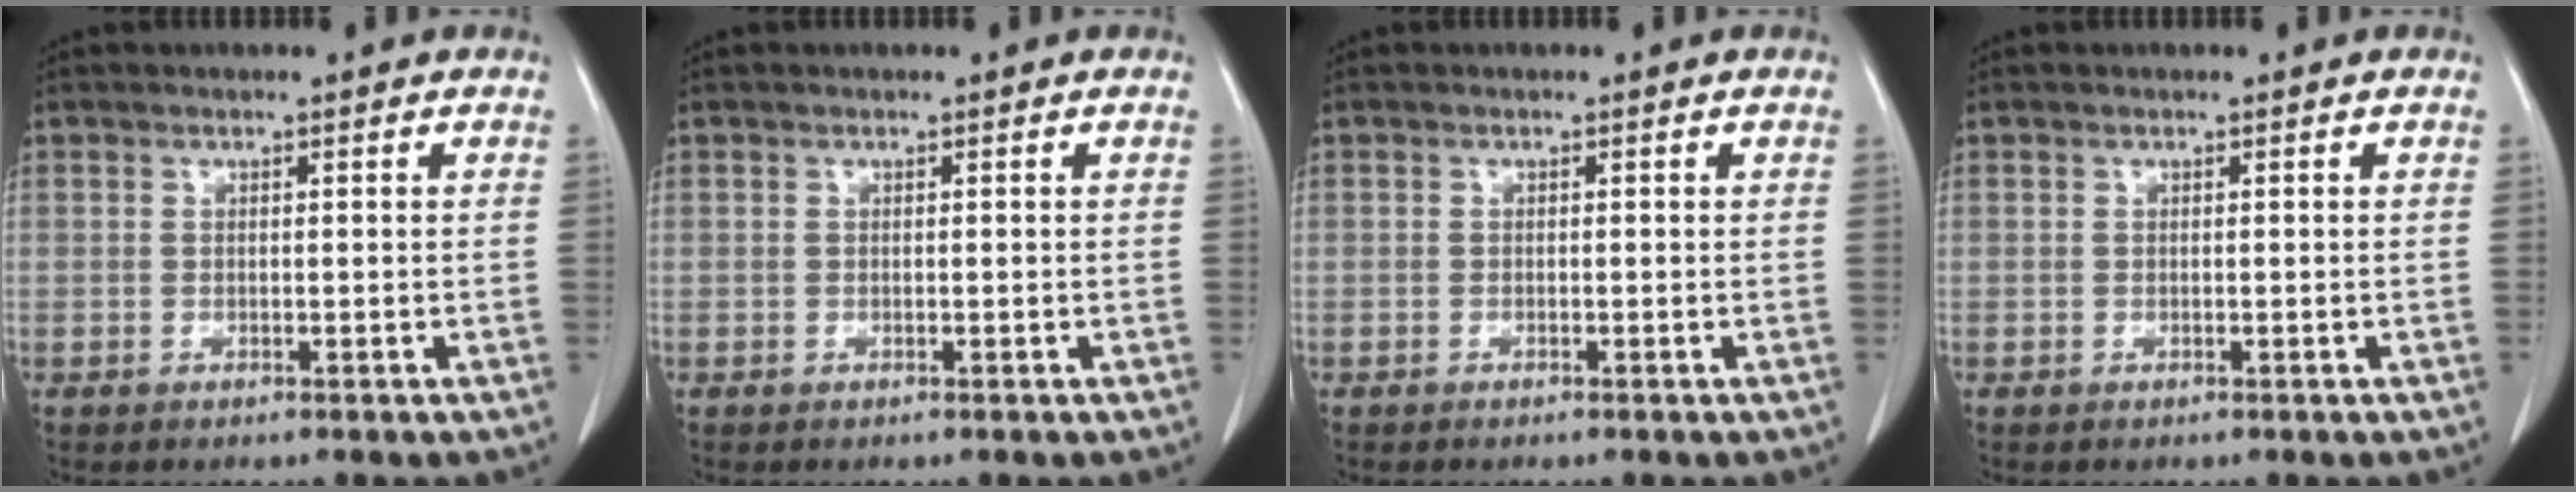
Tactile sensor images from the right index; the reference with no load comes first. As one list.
[{"total": 0.0}, {"total": 0.0}, {"total": 0.0}]